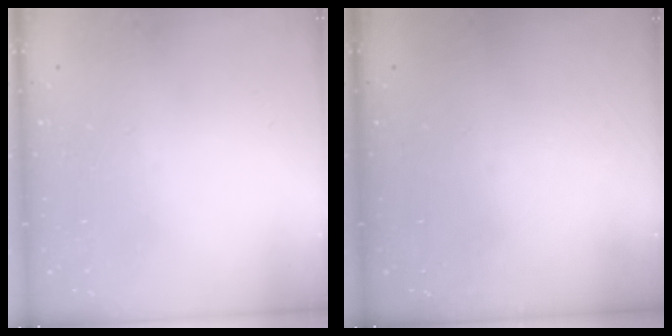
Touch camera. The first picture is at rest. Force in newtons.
{"total": 0.0}